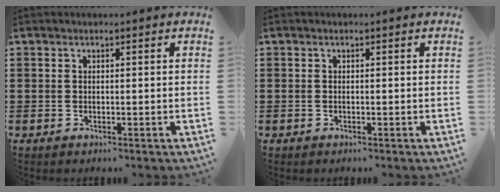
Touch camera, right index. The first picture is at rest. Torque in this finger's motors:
{"motor_torque": [0.11, -0.01, -0.02, -0.01]}